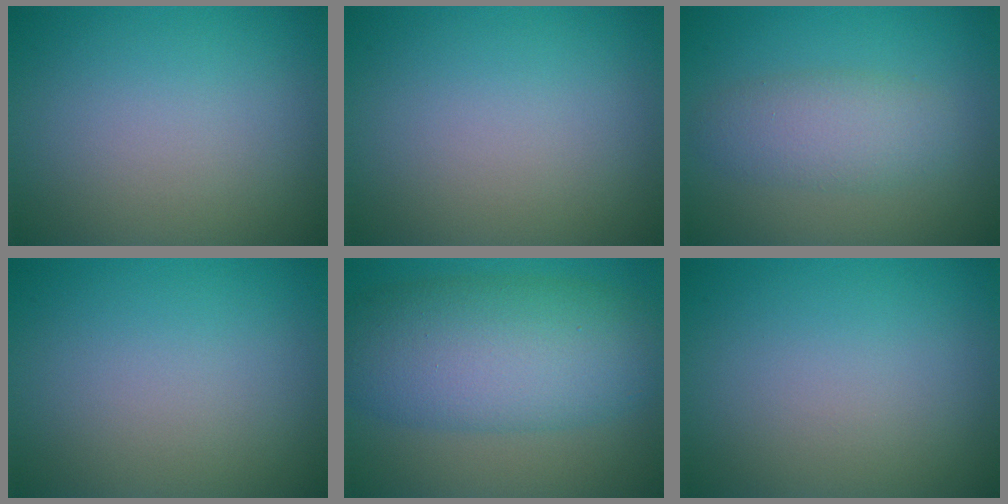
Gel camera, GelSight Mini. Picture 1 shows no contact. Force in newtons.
{"total": 0.0}
{"total": 3.5, "press": 3.5, "slide": 0.2}
{"total": 0.0}
{"total": 9.9, "press": 9.9, "slide": 0.1}
{"total": 0.0}